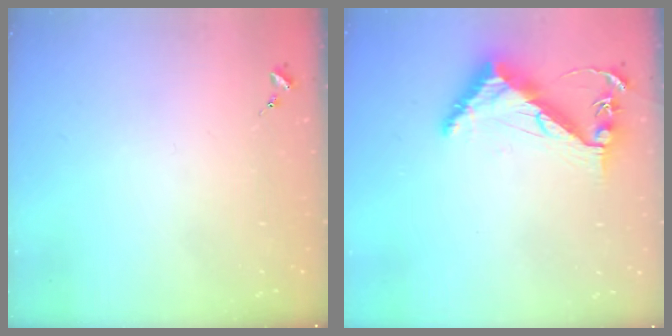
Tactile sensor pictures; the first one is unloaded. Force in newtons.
{"total": 8.7, "press": 8.6, "slide": 0.9}